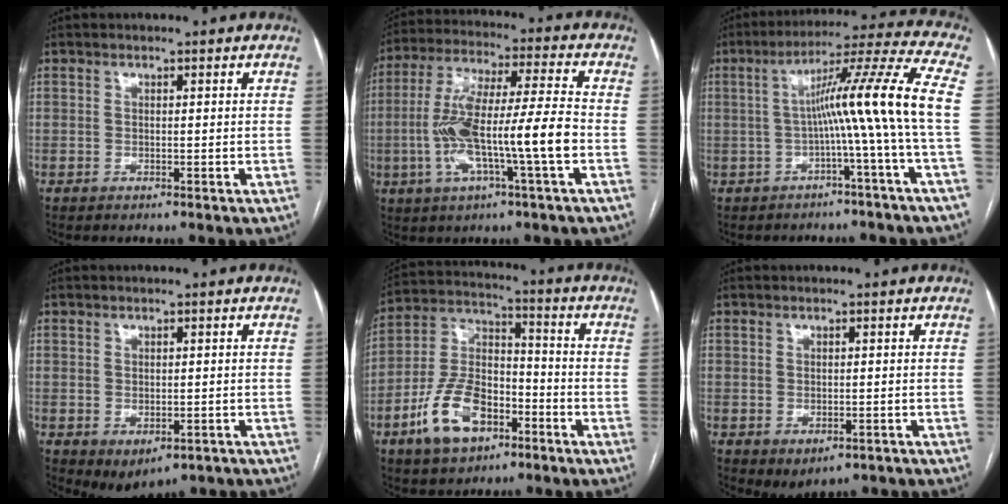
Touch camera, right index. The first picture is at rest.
{"total": 14.7, "force": [-3.4, 0.6, 14.3], "torque": [-0.282, 0.013, -0.063]}
{"total": 12.5, "force": [-1.2, -2.9, 12.1], "torque": [-0.178, 0.024, -0.019]}
{"total": 4.7, "force": [-2.4, 2.9, 2.8], "torque": [-0.035, -0.004, -0.021]}
{"total": 13.1, "force": [-6.5, 7.0, 9.0], "torque": [-0.197, 0.014, -0.113]}
{"total": 3.8, "force": [-2.0, 2.3, 2.2], "torque": [-0.028, -0.004, -0.014]}